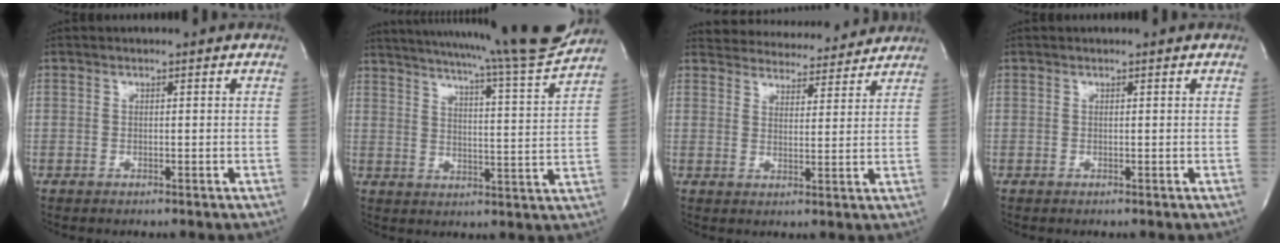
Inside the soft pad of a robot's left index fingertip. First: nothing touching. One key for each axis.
{"total": 19.8, "fx": 17.9, "fy": -1.5, "fz": 8.5, "tx": -0.139, "ty": -0.056, "tz": 0.237}
{"total": 13.4, "fx": 12.9, "fy": 3.1, "fz": 2.0, "tx": -0.018, "ty": 0.008, "tz": 0.164}
{"total": 0.0}